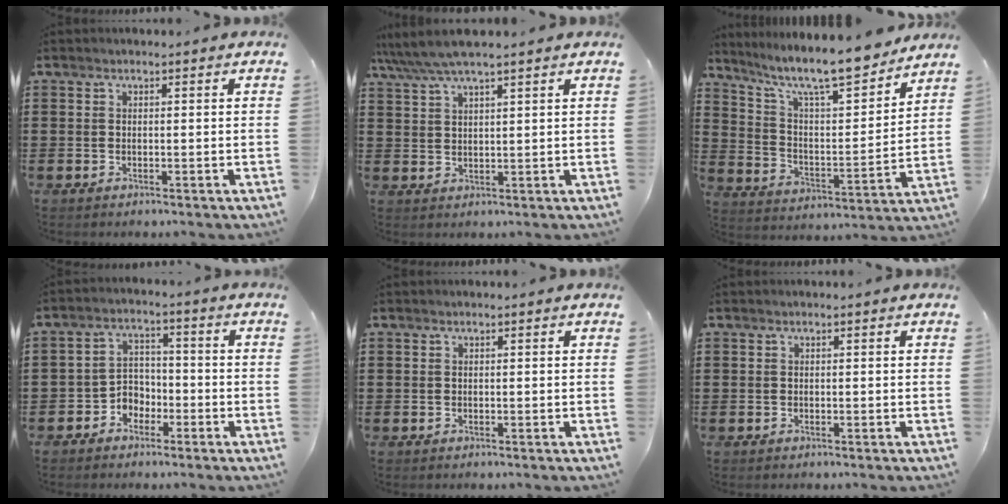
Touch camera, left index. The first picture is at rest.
{"total": 4.5, "force": [3.6, 0.5, 2.5], "torque": [-0.059, -0.006, 0.065]}
{"total": 10.7, "force": [9.2, 1.4, 5.2], "torque": [-0.121, -0.061, 0.153]}
{"total": 3.9, "force": [-2.7, 2.8, 0.9], "torque": [-0.027, 0.010, -0.057]}
{"total": 0.0}
{"total": 0.0}